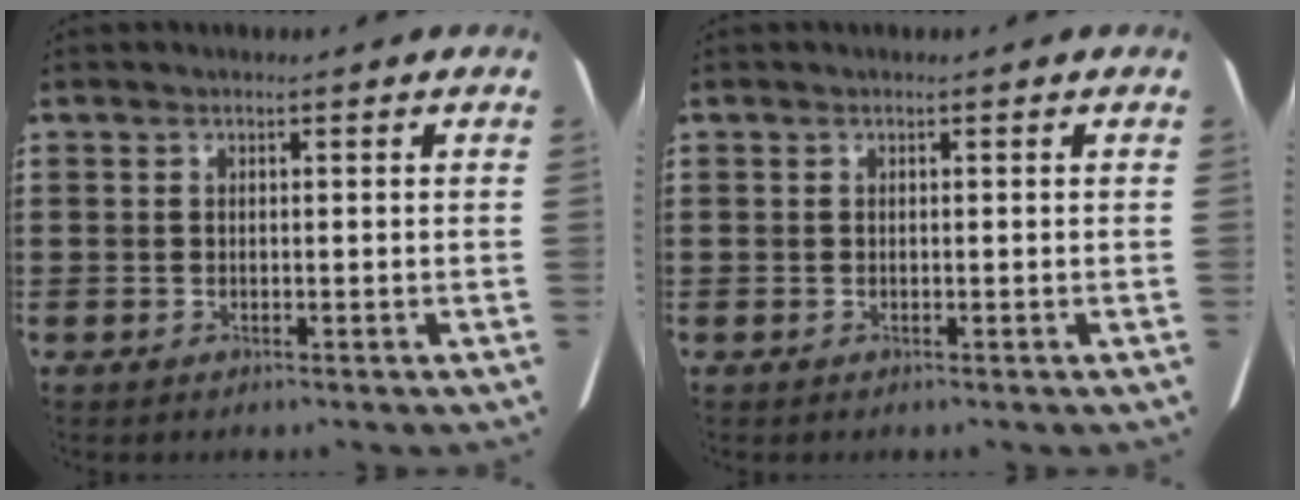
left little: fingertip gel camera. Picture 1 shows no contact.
{"total": 0.0}